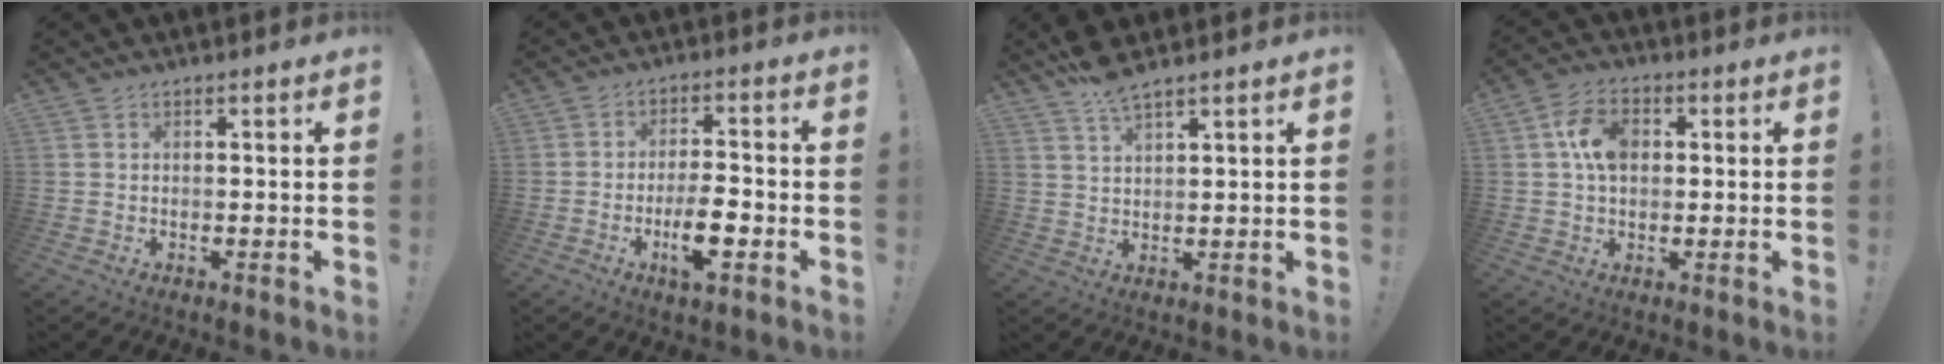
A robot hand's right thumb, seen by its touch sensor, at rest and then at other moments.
{"total": 8.3, "force": [-3.7, 4.0, 6.3], "torque": [-0.108, 0.013, -0.064]}
{"total": 5.7, "force": [4.6, 1.1, 3.2], "torque": [-0.056, -0.024, 0.081]}
{"total": 9.5, "force": [1.6, 6.6, 6.7], "torque": [-0.110, 0.011, 0.033]}